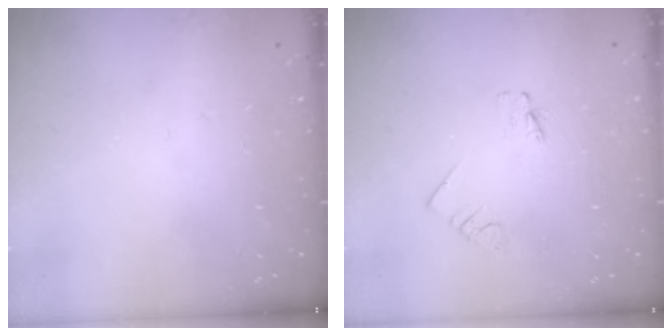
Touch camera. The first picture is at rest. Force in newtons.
{"total": 1.1, "press": 1.1, "slide": 0.0}